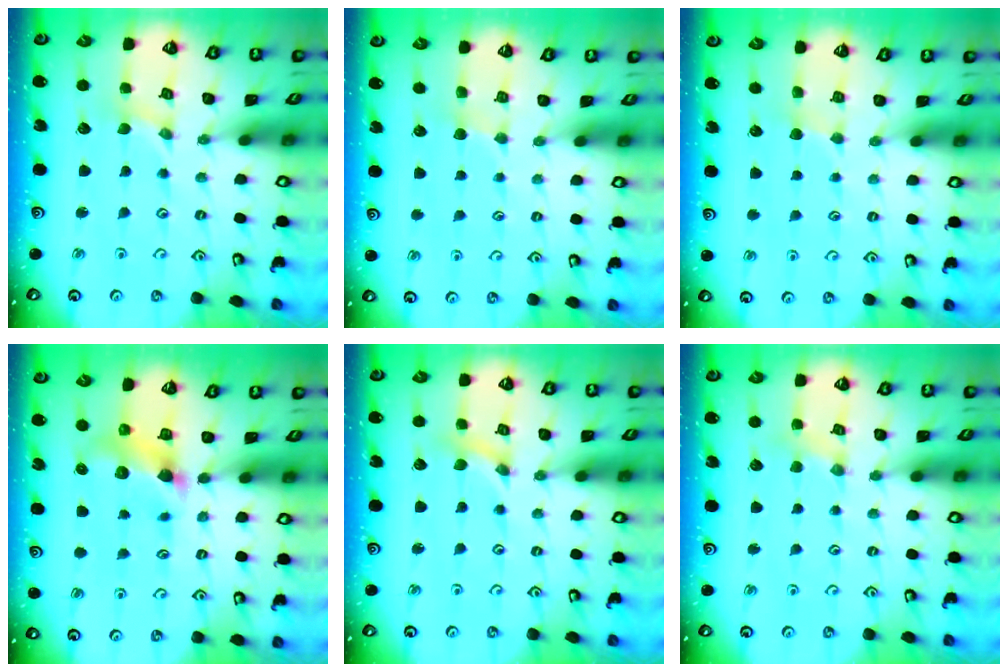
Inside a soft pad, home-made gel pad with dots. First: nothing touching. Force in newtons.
{"total": 2.9, "press": 2.9, "slide": 0.4}
{"total": 2.9, "press": 2.9, "slide": 0.4}
{"total": 6.1, "press": 6.0, "slide": 0.5}
{"total": 0.6, "press": 0.5, "slide": 0.1}
{"total": 2.9, "press": 2.9, "slide": 0.4}